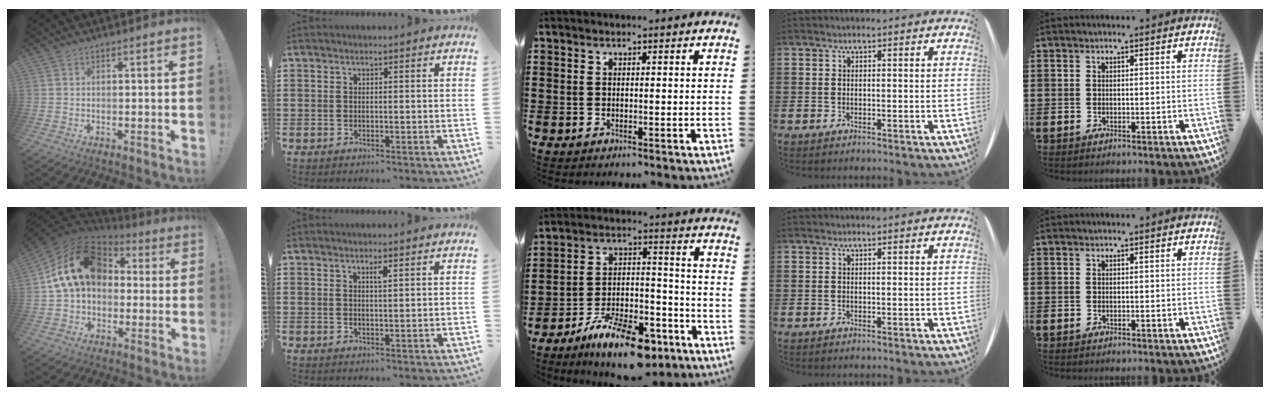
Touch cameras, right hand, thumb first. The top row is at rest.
{"thumb": {"total": 20.8, "force": [4.8, 14.6, 13.9], "torque": [-0.234, 0.002, 0.090]}, "index": {"total": 1.2, "force": [0.6, 0.2, 1.0], "torque": [-0.013, -0.003, 0.009]}, "middle": {"total": 12.4, "force": [-9.5, 3.5, 7.2], "torque": [-0.117, 0.040, -0.171]}}